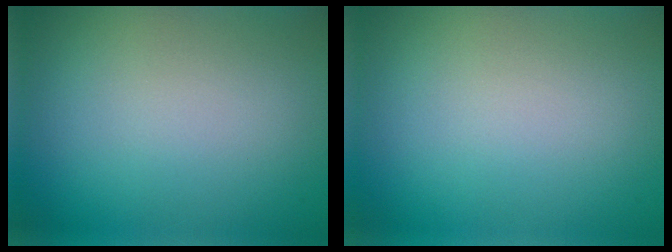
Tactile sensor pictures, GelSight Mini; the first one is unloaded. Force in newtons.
{"total": 0.0}